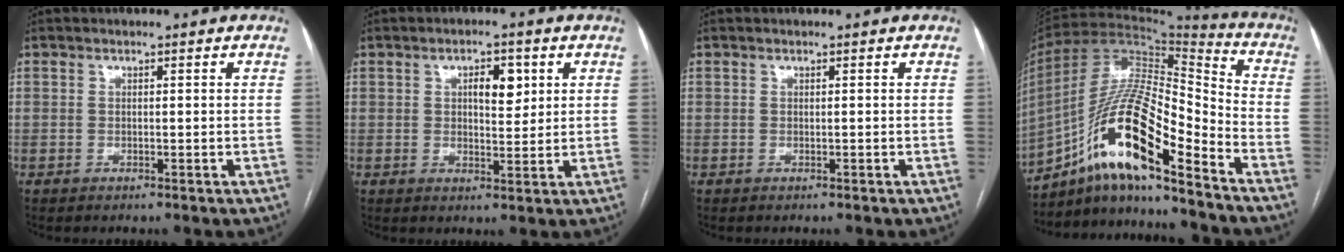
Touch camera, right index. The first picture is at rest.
{"total": 4.6, "force": [1.6, 2.0, 3.8], "torque": [-0.057, 0.005, 0.025]}
{"total": 0.0}
{"total": 18.5, "force": [-10.9, 3.0, 14.6], "torque": [-0.288, 0.007, -0.193]}